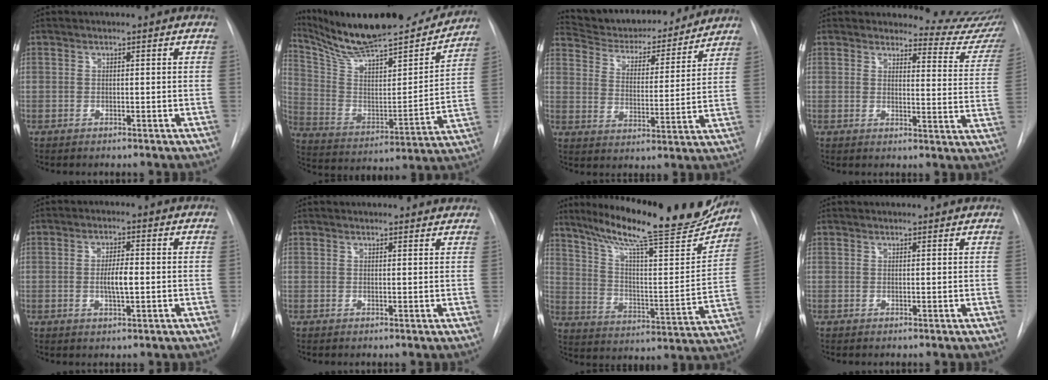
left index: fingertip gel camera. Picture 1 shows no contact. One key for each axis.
{"total": 26.2, "fx": 23.4, "fy": 4.0, "fz": 11.0, "tx": -0.194, "ty": -0.040, "tz": 0.353}
{"total": 17.9, "fx": 16.6, "fy": 4.0, "fz": 5.1, "tx": -0.073, "ty": -0.010, "tz": 0.241}
{"total": 10.5, "fx": 10.5, "fy": 1.1, "fz": 0.4, "tx": 0.023, "ty": -0.096, "tz": 0.089}
{"total": 3.7, "fx": -1.1, "fy": 0.5, "fz": 3.5, "tx": -0.064, "ty": -0.007, "tz": -0.015}
{"total": 6.1, "fx": 5.9, "fy": 1.2, "fz": 1.1, "tx": -0.002, "ty": 0.008, "tz": 0.049}
{"total": 24.6, "fx": 20.5, "fy": 2.7, "fz": 13.3, "tx": -0.216, "ty": -0.042, "tz": 0.292}
{"total": 2.5, "fx": 2.5, "fy": 0.3, "fz": 0.4, "tx": -0.009, "ty": 0.011, "tz": 0.025}